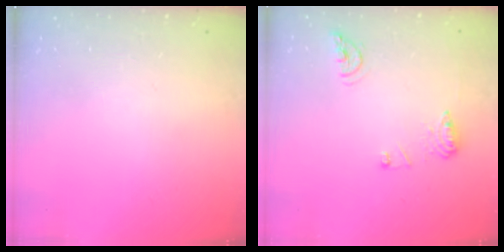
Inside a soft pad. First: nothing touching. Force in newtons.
{"total": 10.4, "press": 10.4, "slide": 1.0}